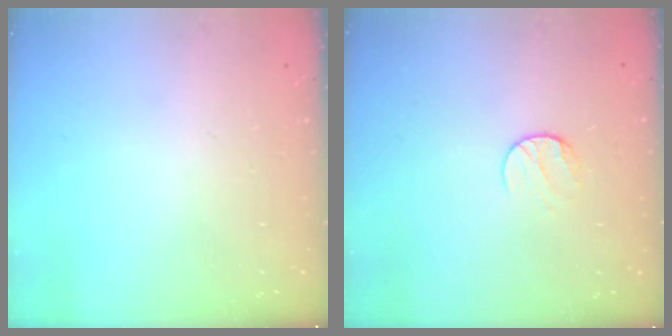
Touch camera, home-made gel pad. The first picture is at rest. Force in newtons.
{"total": 6.7, "press": 6.7, "slide": 0.5}